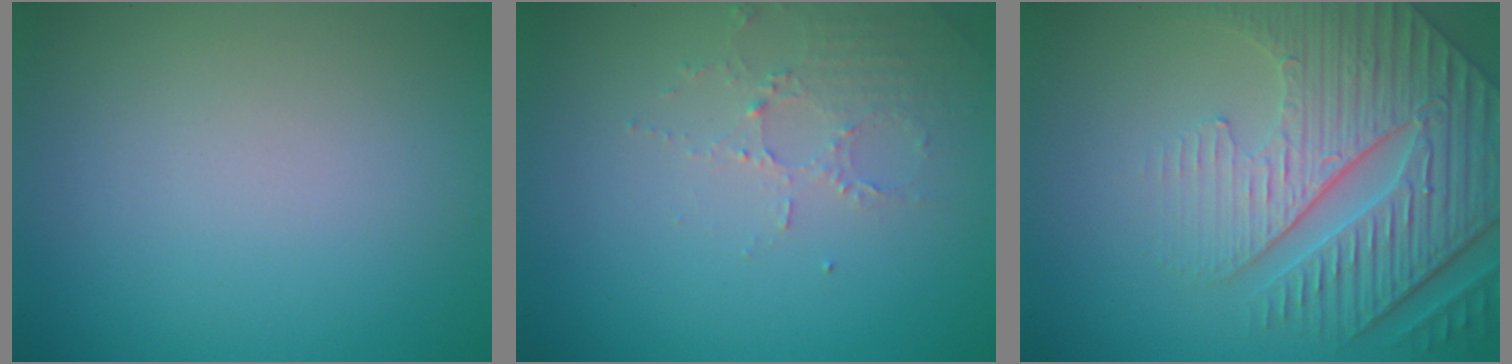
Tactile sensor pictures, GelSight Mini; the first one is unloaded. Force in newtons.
{"total": 2.1, "press": 2.1, "slide": 0.4}
{"total": 6.6, "press": 5.5, "slide": 3.7}